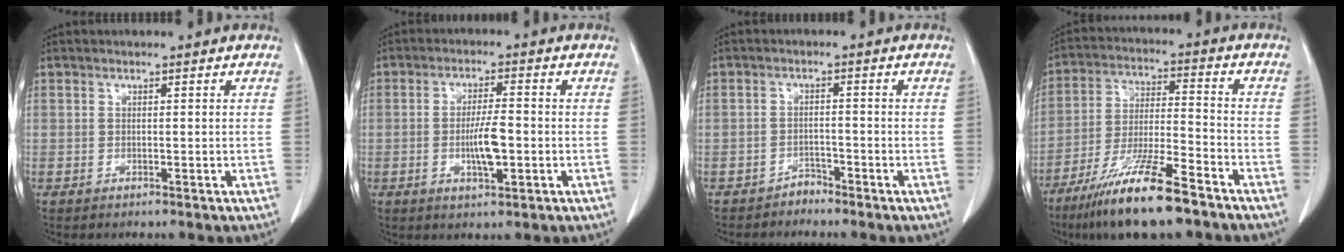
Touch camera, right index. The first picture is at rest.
{"total": 5.6, "force": [-1.1, 1.1, 5.4], "torque": [-0.101, -0.004, -0.017]}
{"total": 1.8, "force": [-1.7, 0.6, -0.1], "torque": [0.004, 0.001, -0.028]}
{"total": 14.6, "force": [-10.2, 1.4, 10.3], "torque": [-0.204, -0.034, -0.186]}